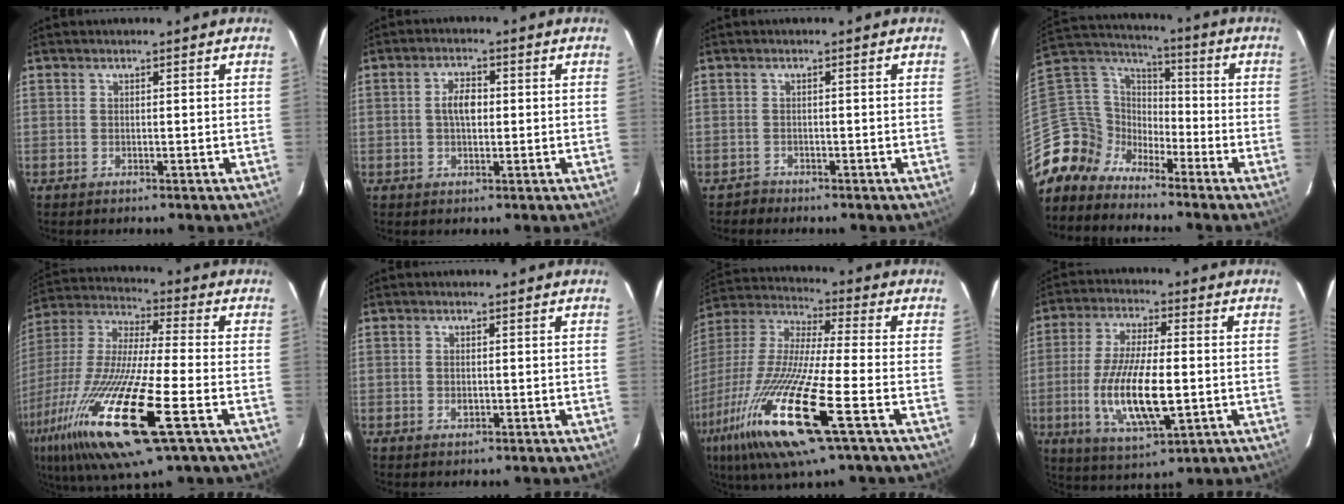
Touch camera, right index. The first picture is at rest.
{"total": 3.3, "force": [0.0, 1.8, 2.8], "torque": [-0.052, 0.009, 0.001]}
{"total": 1.5, "force": [-1.2, 0.2, -0.9], "torque": [0.014, 0.006, -0.020]}
{"total": 10.1, "force": [-8.6, 5.2, -0.4], "torque": [-0.021, 0.045, -0.194]}
{"total": 25.6, "force": [-11.8, 3.3, 22.5], "torque": [-0.447, -0.062, -0.230]}
{"total": 1.2, "force": [-0.1, 0.8, 0.9], "torque": [-0.015, 0.001, -0.001]}
{"total": 23.4, "force": [-11.2, 2.1, 20.4], "torque": [-0.411, -0.059, -0.218]}
{"total": 14.9, "force": [-2.8, 4.7, 13.9], "torque": [-0.275, -0.017, -0.046]}